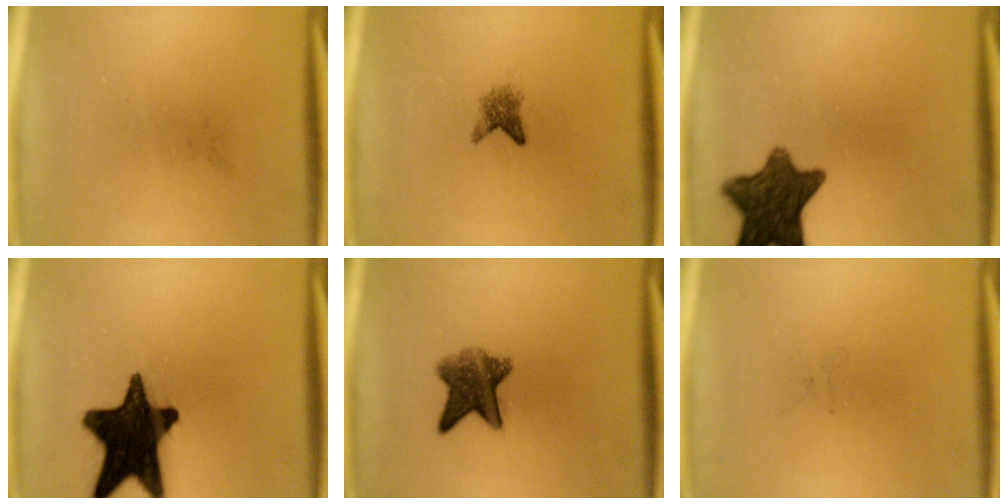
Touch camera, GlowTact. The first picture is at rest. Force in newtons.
{"total": 2.1}
{"total": 11.4}
{"total": 17.7}
{"total": 7.0}
{"total": 0.0}